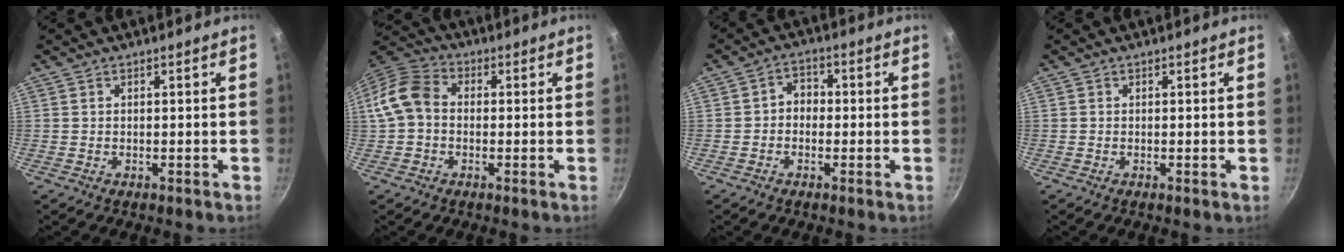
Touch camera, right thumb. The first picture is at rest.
{"total": 9.6, "force": [-0.2, 7.4, 6.1], "torque": [-0.103, 0.030, -0.023]}
{"total": 3.8, "force": [-0.5, 3.1, 2.0], "torque": [-0.010, 0.013, -0.017]}
{"total": 0.0}